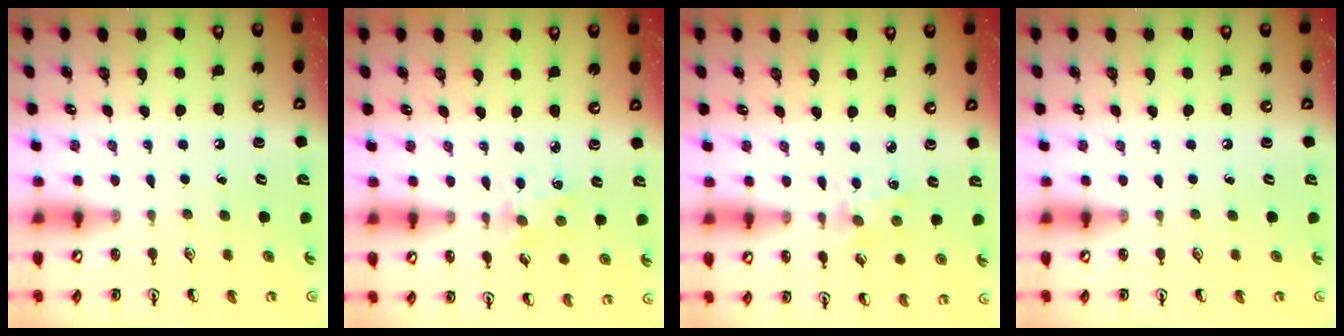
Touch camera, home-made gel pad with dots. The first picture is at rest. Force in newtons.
{"total": 1.6, "press": 1.5, "slide": 0.3}
{"total": 1.6, "press": 1.5, "slide": 0.3}
{"total": 0.0}